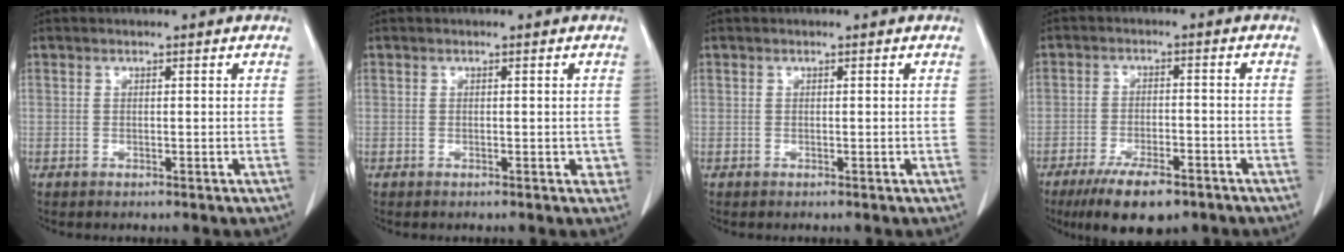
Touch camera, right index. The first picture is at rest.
{"total": 1.5, "force": [-0.2, 0.9, 1.1], "torque": [-0.005, 0.001, -0.003]}
{"total": 0.0}
{"total": 9.0, "force": [-6.3, 3.0, 5.7], "torque": [-0.095, -0.011, -0.102]}